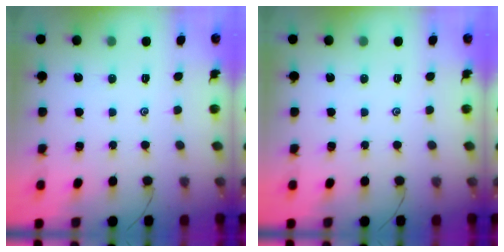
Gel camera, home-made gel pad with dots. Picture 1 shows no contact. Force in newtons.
{"total": 0.0}